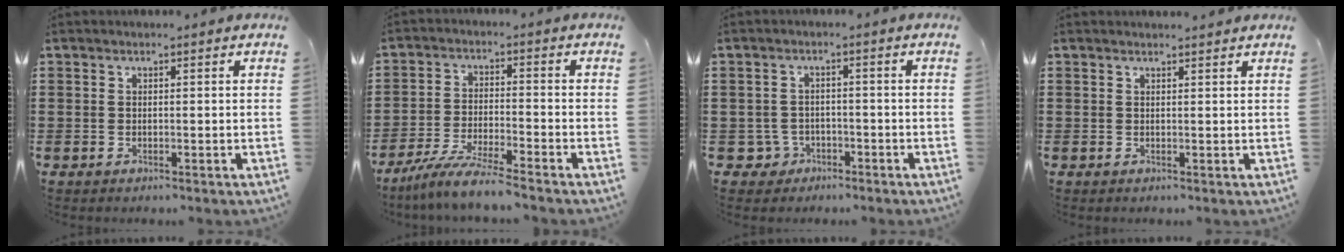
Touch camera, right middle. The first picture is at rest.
{"total": 6.4, "force": [-5.7, -0.6, 2.8], "torque": [-0.061, -0.019, -0.111]}
{"total": 3.6, "force": [-2.3, 2.6, 1.0], "torque": [-0.040, 0.000, -0.053]}
{"total": 0.9, "force": [0.9, 0.0, 0.1], "torque": [0.004, -0.005, 0.015]}